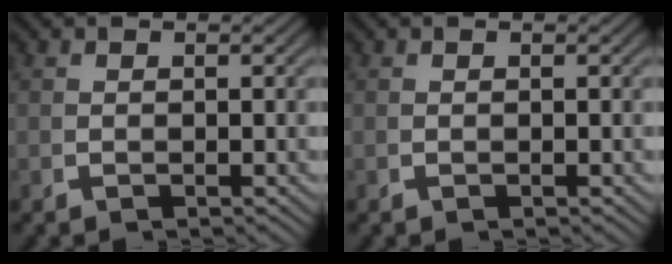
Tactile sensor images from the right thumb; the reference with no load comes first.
{"total": 0.0}